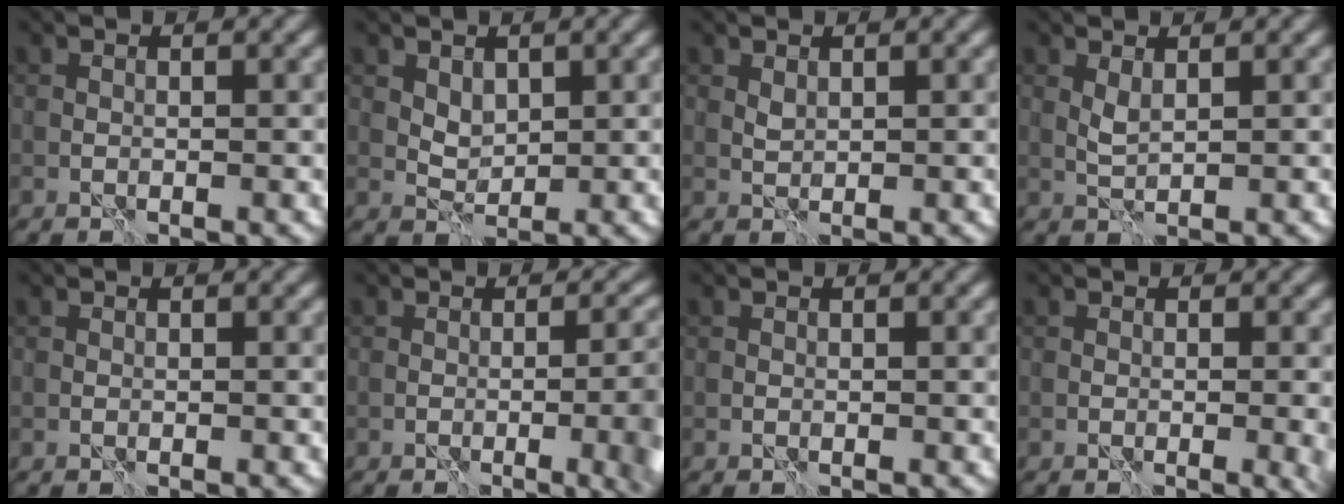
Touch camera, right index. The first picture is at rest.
{"total": 1.7, "force": [0.7, 1.2, 1.0], "torque": [-0.019, -0.005, 0.017]}
{"total": 0.7, "force": [0.4, 0.3, 0.5], "torque": [-0.016, -0.001, 0.011]}
{"total": 1.3, "force": [0.6, 0.4, 1.1], "torque": [-0.030, -0.001, 0.014]}
{"total": 0.0}
{"total": 8.4, "force": [-1.8, 3.4, 7.4], "torque": [-0.066, -0.003, -0.013]}
{"total": 0.0}
{"total": 2.2, "force": [-0.3, 0.6, 2.1], "torque": [-0.024, -0.001, -0.005]}